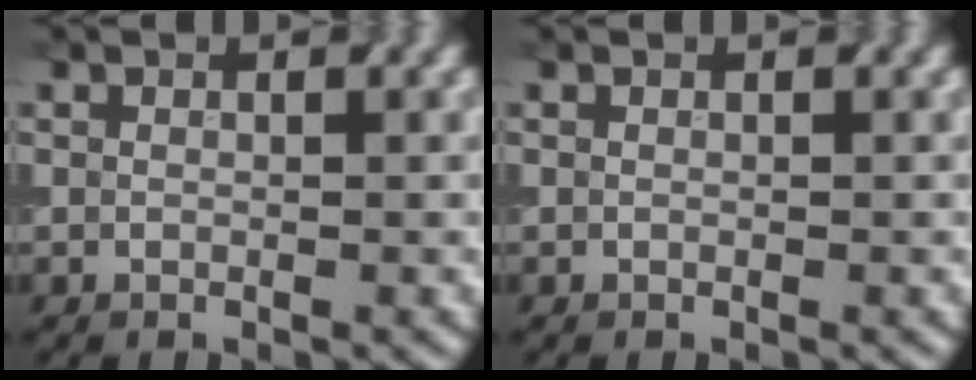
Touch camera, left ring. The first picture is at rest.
{"total": 0.0}